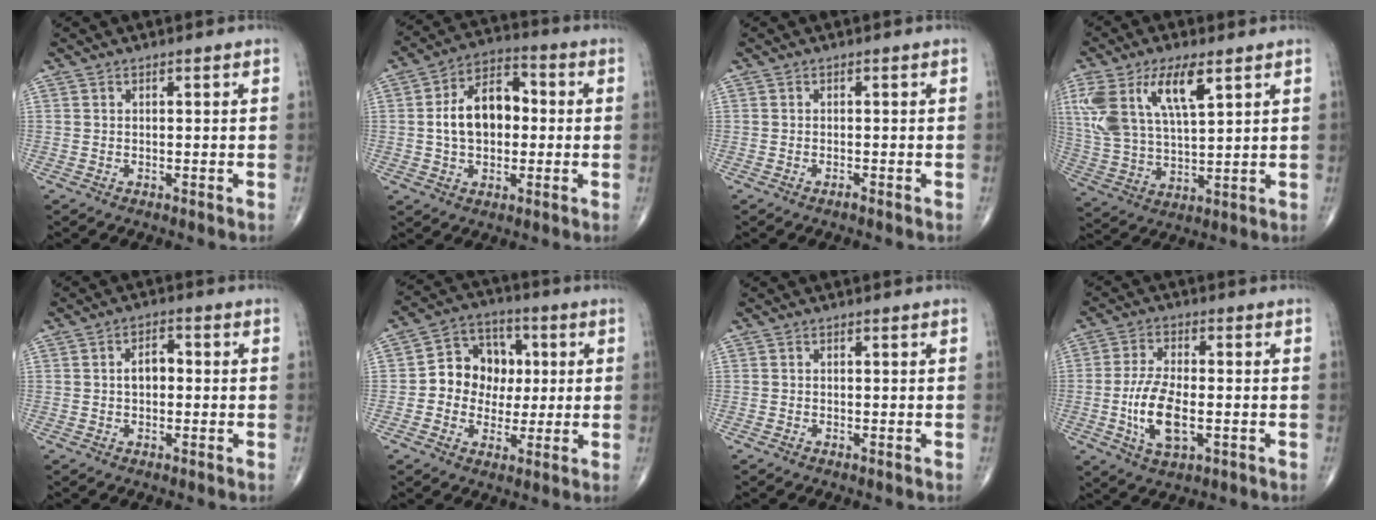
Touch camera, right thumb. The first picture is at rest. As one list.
[{"total": 12.3, "force": [0.3, 8.0, 9.3], "torque": [-0.139, 0.025, -0.002]}, {"total": 0.5, "force": [-0.5, 0.0, 0.2], "torque": [-0.006, 0.002, -0.010]}, {"total": 15.7, "force": [7.1, 6.6, 12.4], "torque": [-0.252, -0.012, 0.141]}, {"total": 3.7, "force": [-0.1, 2.4, 2.9], "torque": [-0.039, 0.015, -0.008]}, {"total": 11.3, "force": [0.5, 9.6, 5.8], "torque": [-0.039, 0.022, 0.000]}, {"total": 0.0}, {"total": 9.9, "force": [-2.2, 4.5, 8.5], "torque": [-0.168, 0.004, -0.039]}]